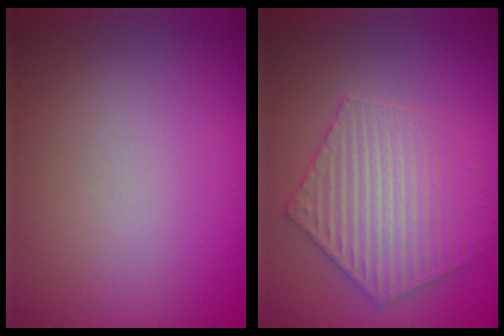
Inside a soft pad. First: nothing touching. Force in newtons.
{"total": 4.5, "press": 4.1, "slide": 2.0}